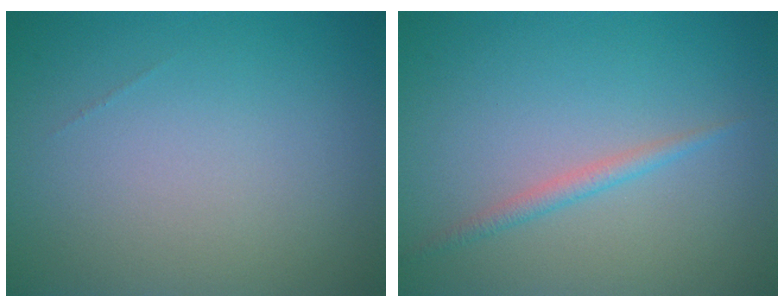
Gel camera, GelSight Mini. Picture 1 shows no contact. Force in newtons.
{"total": 1.4, "press": 1.4, "slide": 0.0}